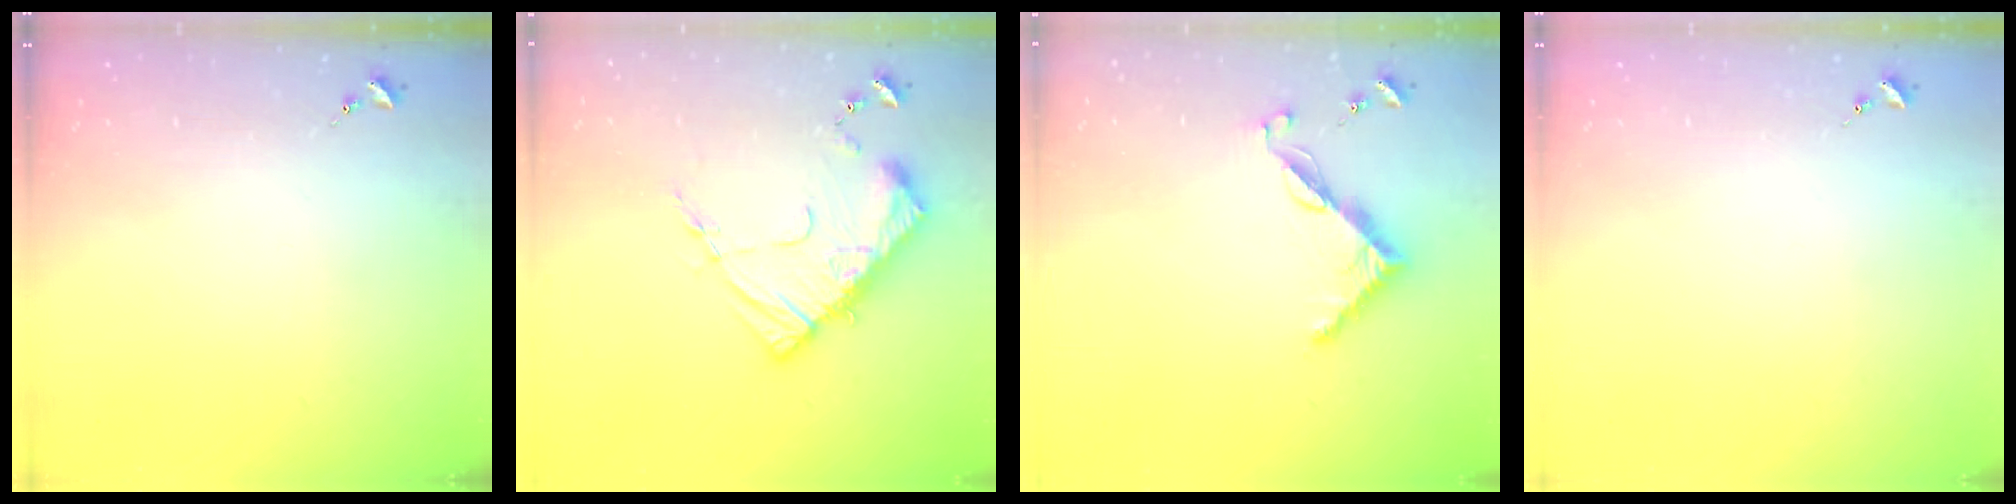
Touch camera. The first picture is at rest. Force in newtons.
{"total": 14.8, "press": 14.7, "slide": 1.4}
{"total": 7.6, "press": 7.5, "slide": 0.6}
{"total": 0.0}